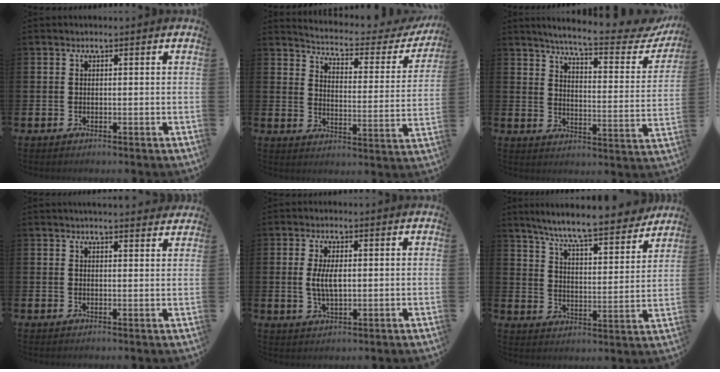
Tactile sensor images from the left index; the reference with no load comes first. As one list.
[{"total": 4.6, "force": [4.3, 1.0, 1.4], "torque": [-0.048, -0.035, 0.065]}, {"total": 7.4, "force": [6.6, 0.5, 3.3], "torque": [-0.078, -0.047, 0.105]}, {"total": 2.9, "force": [2.9, 0.1, 0.2], "torque": [-0.002, -0.015, 0.051]}, {"total": 4.0, "force": [0.6, 1.7, 3.6], "torque": [-0.064, 0.003, 0.006]}, {"total": 8.7, "force": [8.1, 0.4, 3.2], "torque": [-0.088, -0.057, 0.139]}]